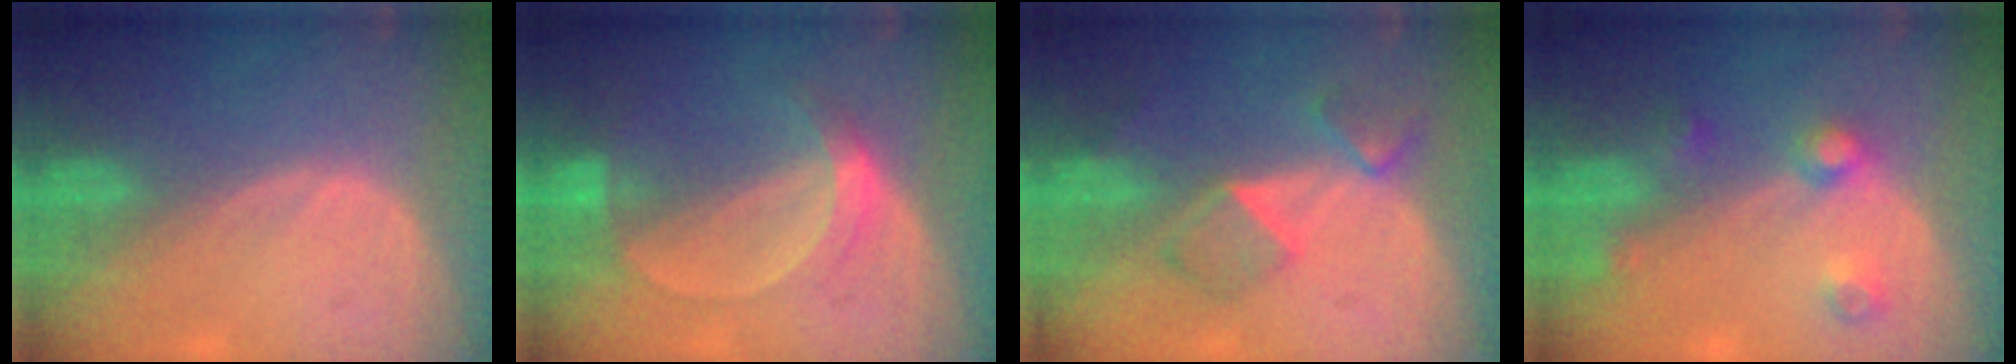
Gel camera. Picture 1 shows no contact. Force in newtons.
{"total": 5.0, "press": 4.5, "slide": 2.2}
{"total": 5.6, "press": 5.1, "slide": 2.2}
{"total": 4.5, "press": 4.0, "slide": 2.1}